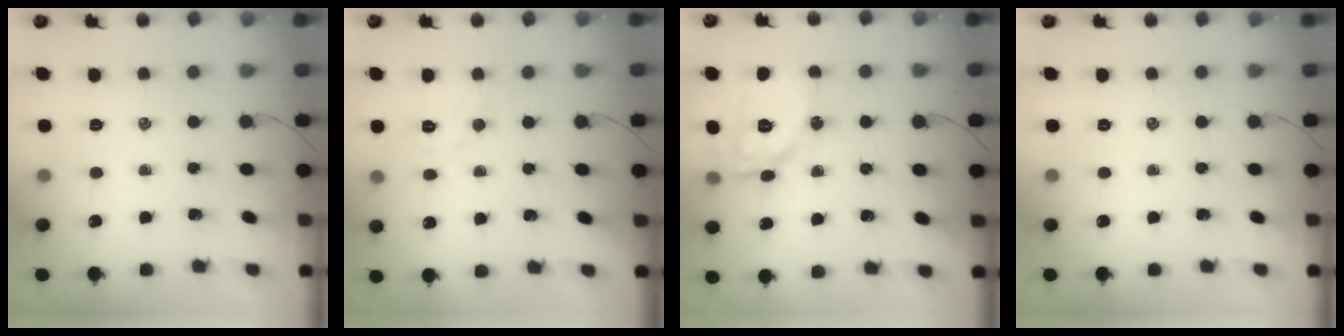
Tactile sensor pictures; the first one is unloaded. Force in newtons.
{"total": 5.0, "press": 4.9, "slide": 1.1}
{"total": 11.8, "press": 11.8, "slide": 0.4}
{"total": 0.0}